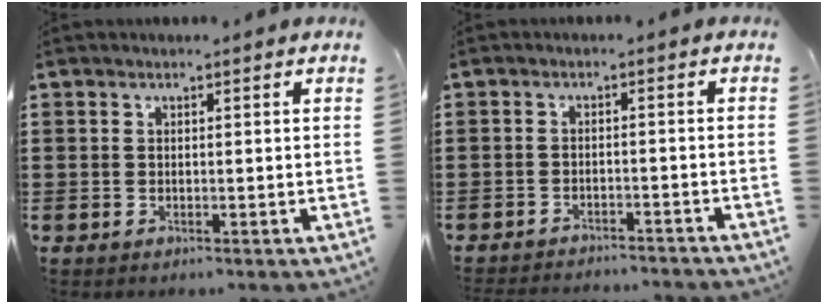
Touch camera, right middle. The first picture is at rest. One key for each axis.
{"total": 2.4, "fx": -2.4, "fy": 0.0, "fz": 0.1, "tx": -0.005, "ty": 0.000, "tz": -0.051}